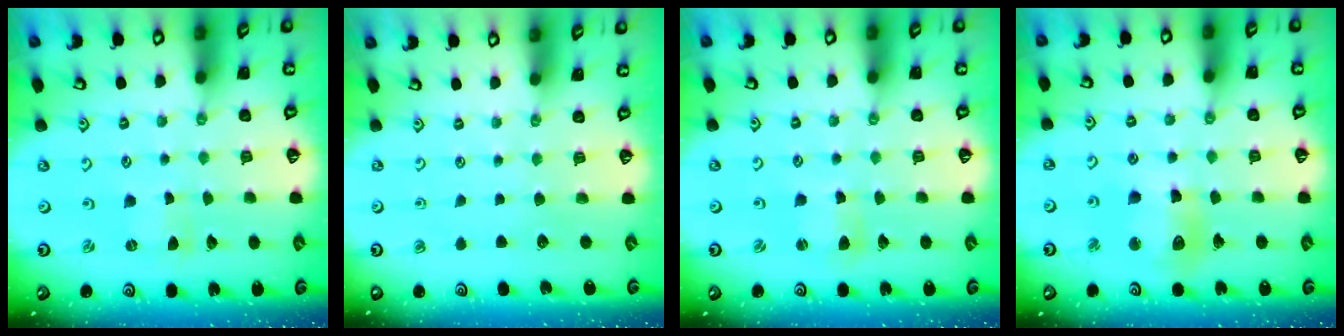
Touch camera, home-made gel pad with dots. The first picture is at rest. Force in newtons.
{"total": 0.0}
{"total": 2.6, "press": 2.5, "slide": 0.3}
{"total": 11.9, "press": 11.6, "slide": 2.6}